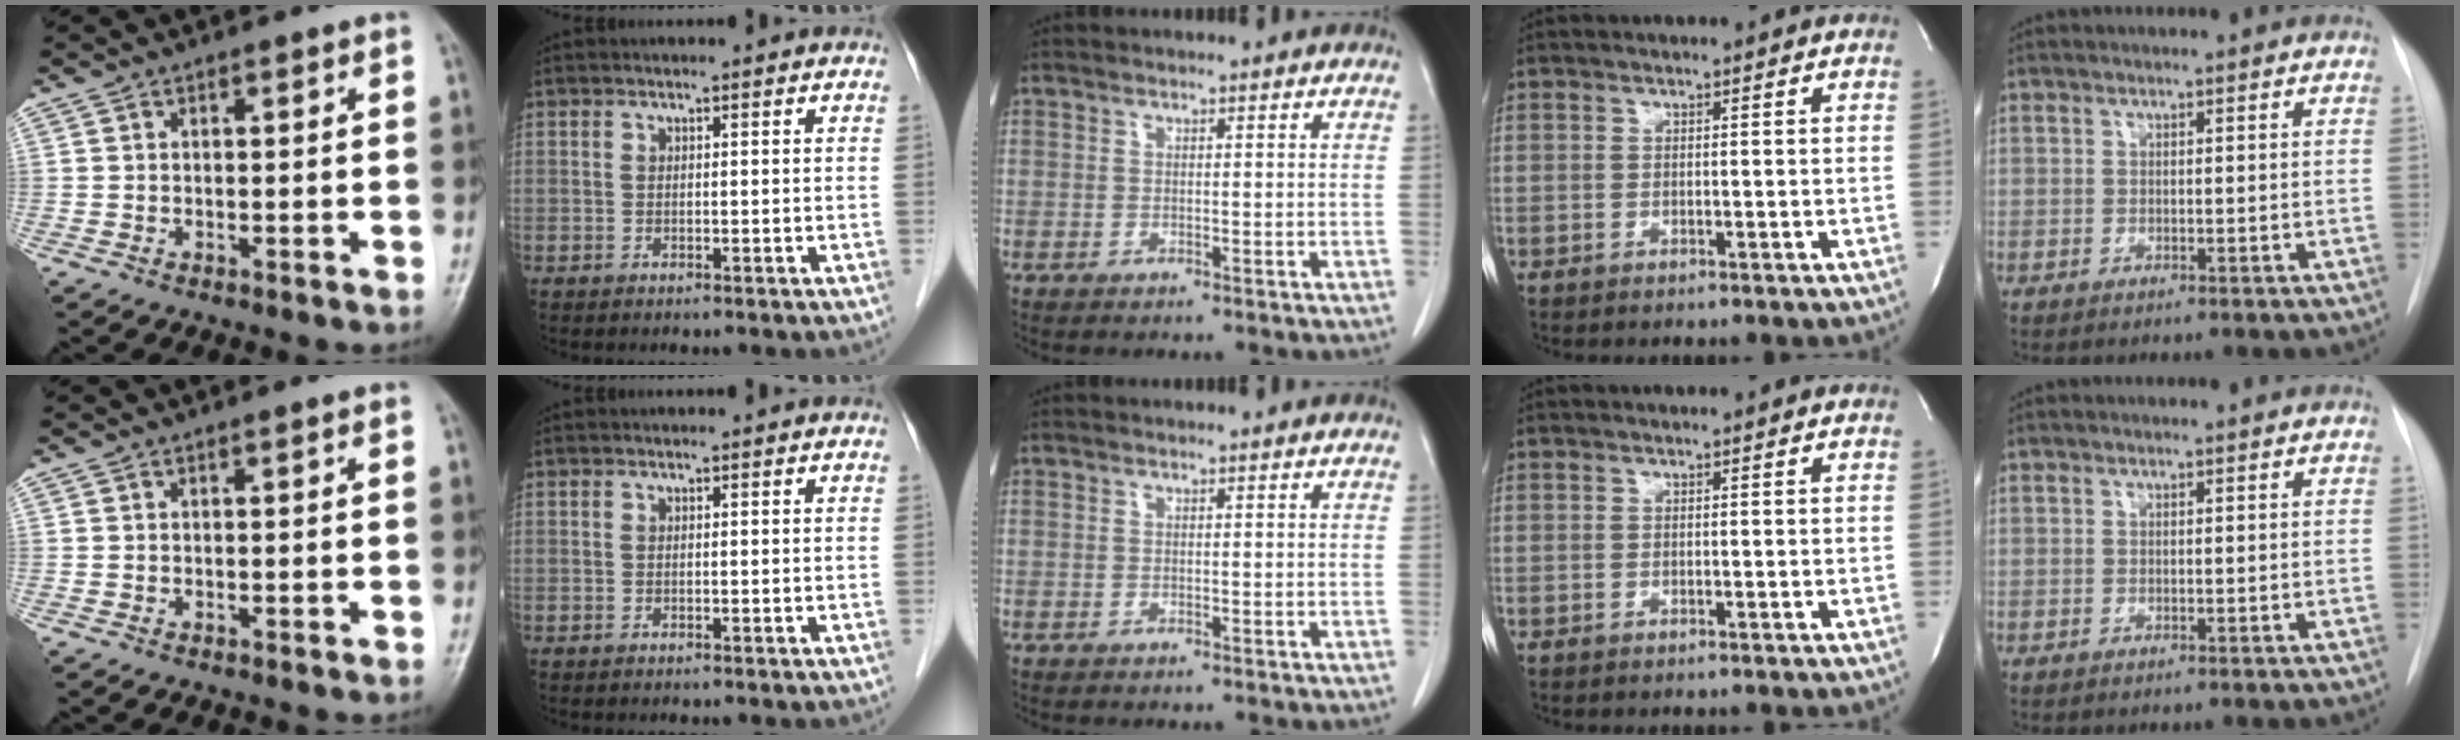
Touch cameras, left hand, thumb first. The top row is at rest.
{}